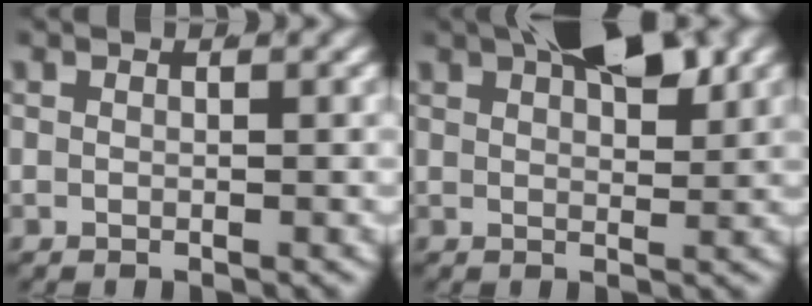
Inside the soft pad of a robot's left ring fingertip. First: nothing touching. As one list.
[{"total": 5.9, "force": [3.4, 1.8, 4.4], "torque": [-0.060, 0.001, 0.059]}]